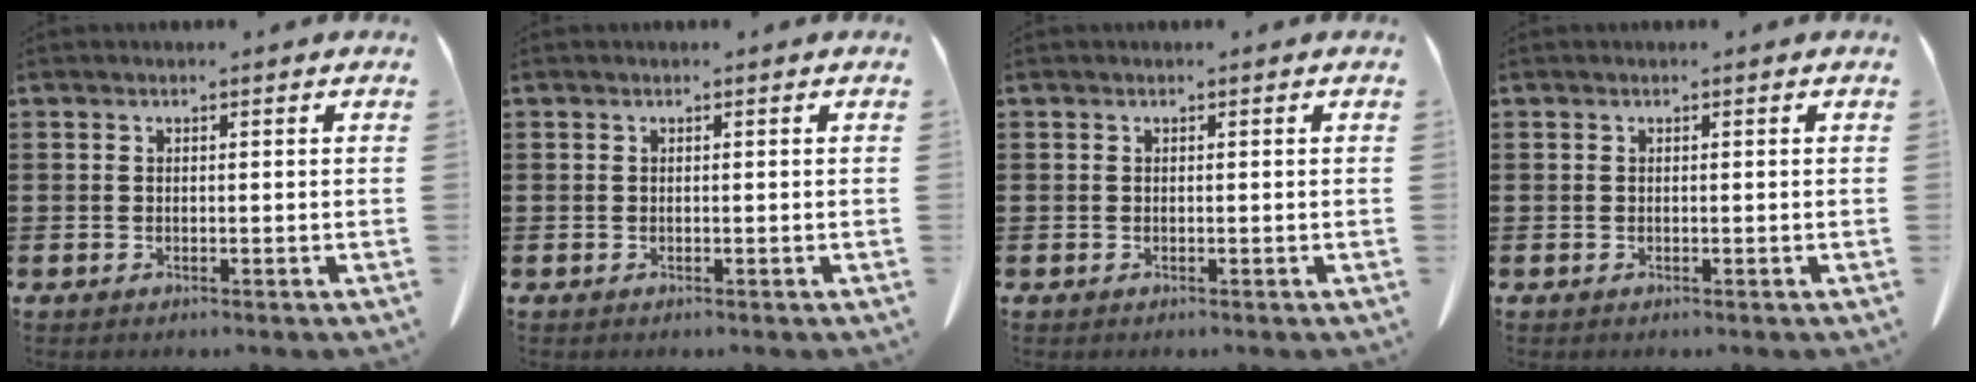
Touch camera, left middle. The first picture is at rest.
{"total": 0.0}
{"total": 0.0}
{"total": 0.0}